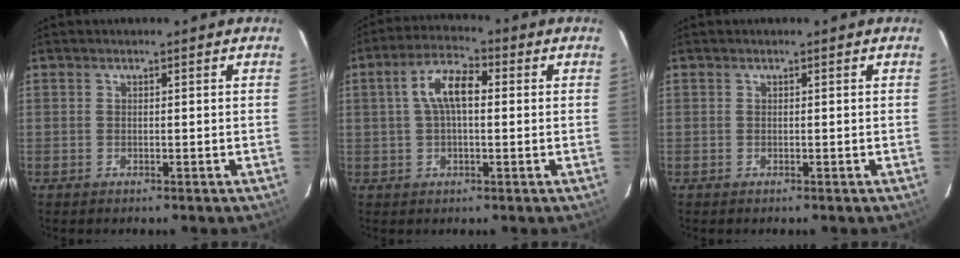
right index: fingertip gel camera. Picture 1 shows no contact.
{"total": 7.6, "force": [1.0, 3.3, 6.8], "torque": [-0.131, 0.021, 0.018]}
{"total": 0.0}